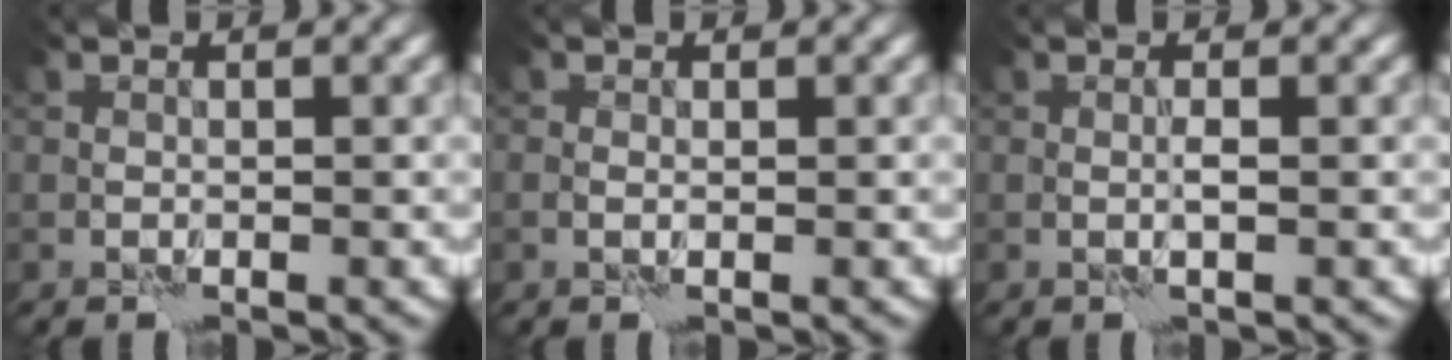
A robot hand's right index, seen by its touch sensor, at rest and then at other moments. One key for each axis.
{"total": 0.5, "fx": 0.1, "fy": 0.2, "fz": 0.5, "tx": -0.010, "ty": -0.003, "tz": 0.001}
{"total": 0.7, "fx": 0.2, "fy": -0.3, "fz": 0.6, "tx": -0.011, "ty": -0.003, "tz": 0.004}